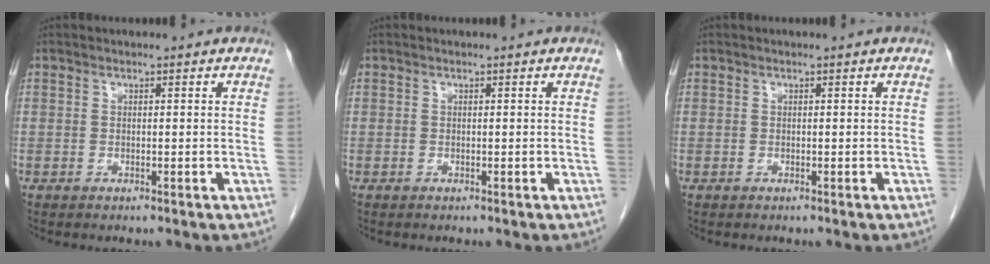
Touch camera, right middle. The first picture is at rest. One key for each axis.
{"total": 0.0}
{"total": 0.0}